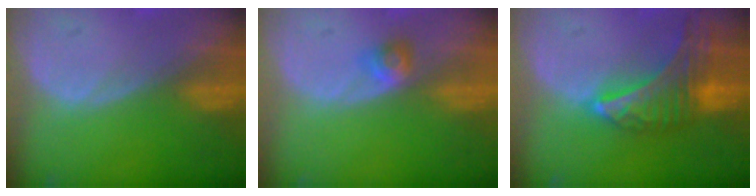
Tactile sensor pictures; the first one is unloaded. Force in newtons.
{"total": 2.6, "press": 2.3, "slide": 1.2}
{"total": 9.1, "press": 8.1, "slide": 4.2}